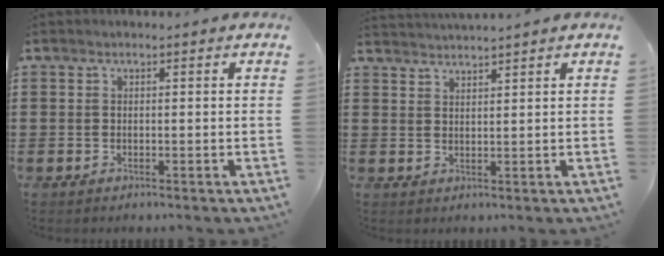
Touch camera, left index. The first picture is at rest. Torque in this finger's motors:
{"motor_torque": [0.09, 0.09, 0.30, 0.11]}